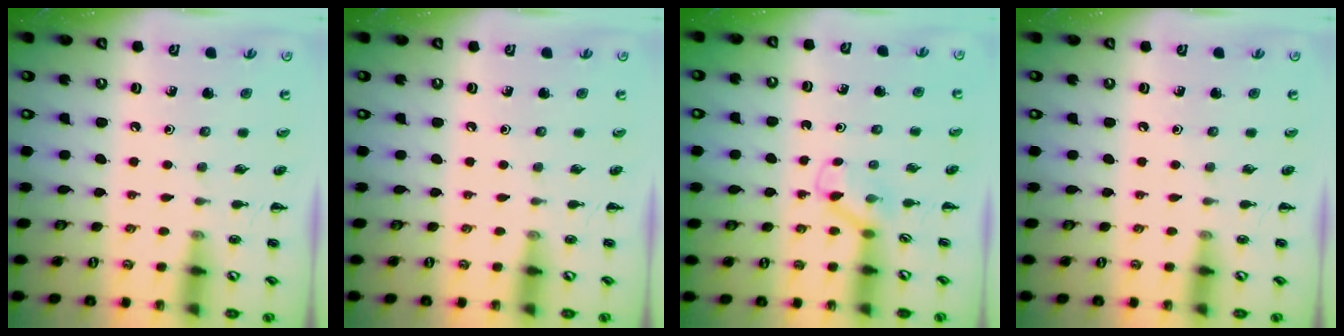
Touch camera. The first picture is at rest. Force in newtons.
{"total": 0.0}
{"total": 2.6, "press": 2.4, "slide": 0.9}
{"total": 0.0}